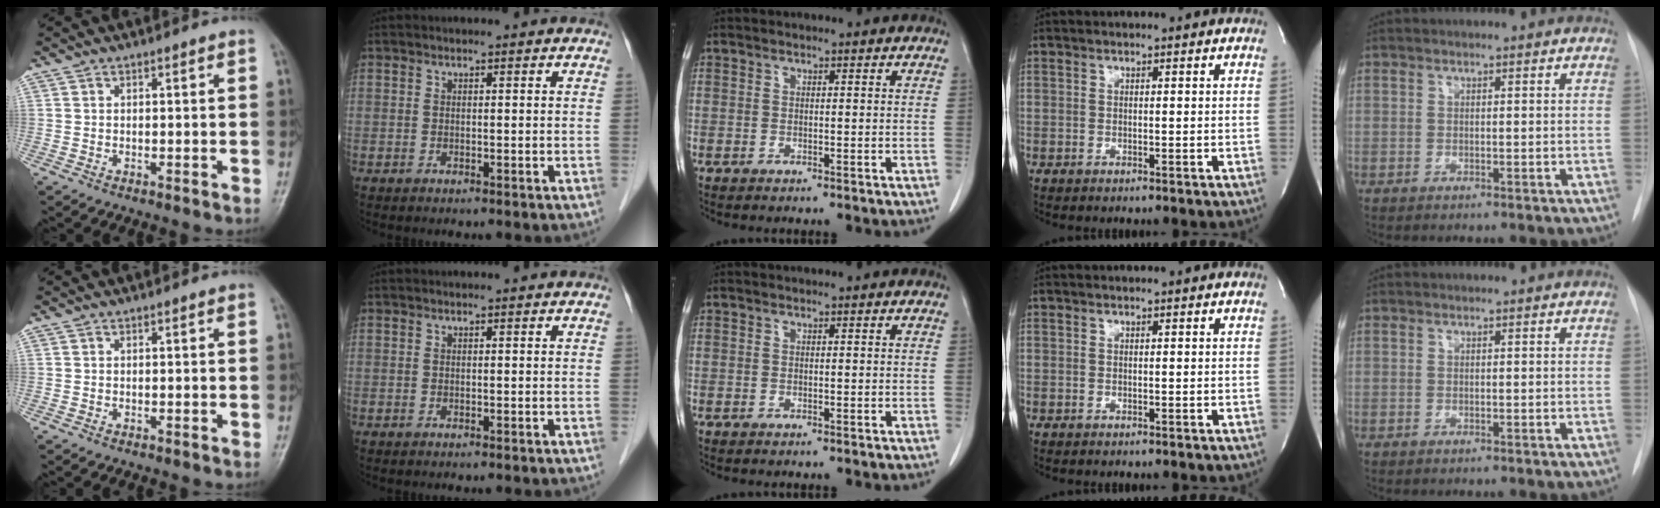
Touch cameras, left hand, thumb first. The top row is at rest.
{}